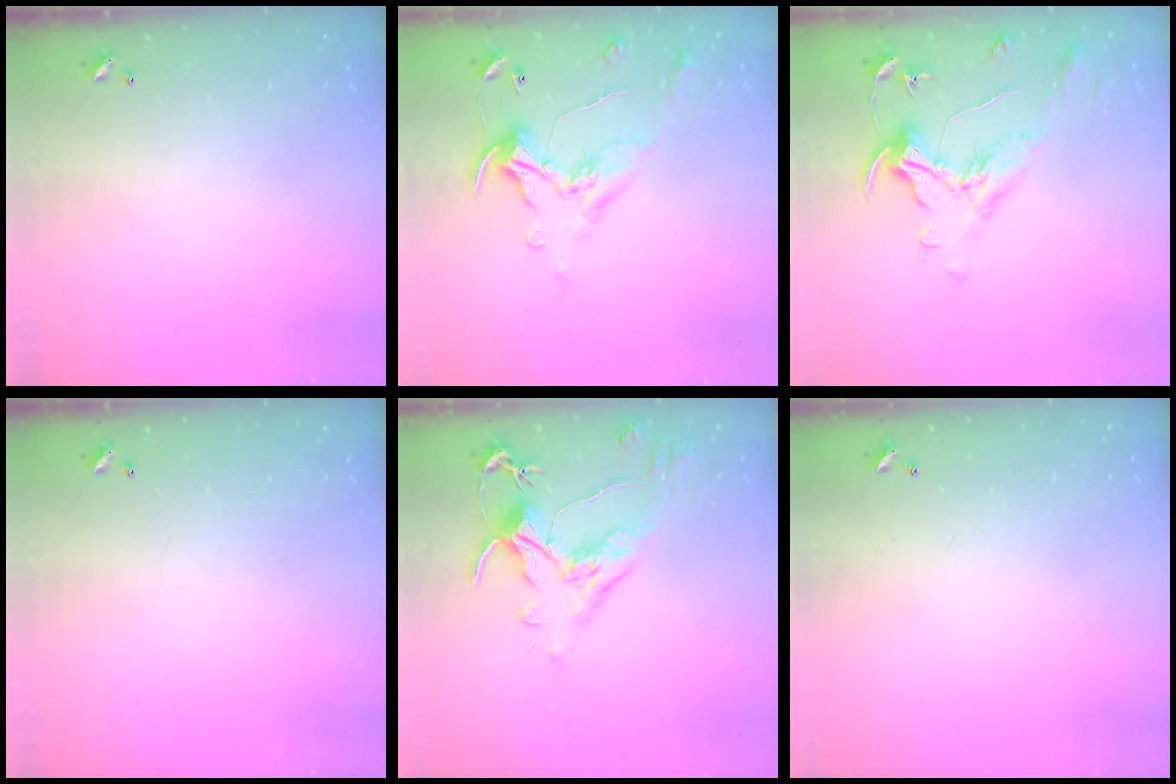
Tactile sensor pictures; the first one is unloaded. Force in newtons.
{"total": 1.1, "press": 0.8, "slide": 0.9}
{"total": 1.6, "press": 1.4, "slide": 0.7}
{"total": 0.0}
{"total": 2.6, "press": 2.2, "slide": 1.3}
{"total": 0.6, "press": 0.2, "slide": 0.6}